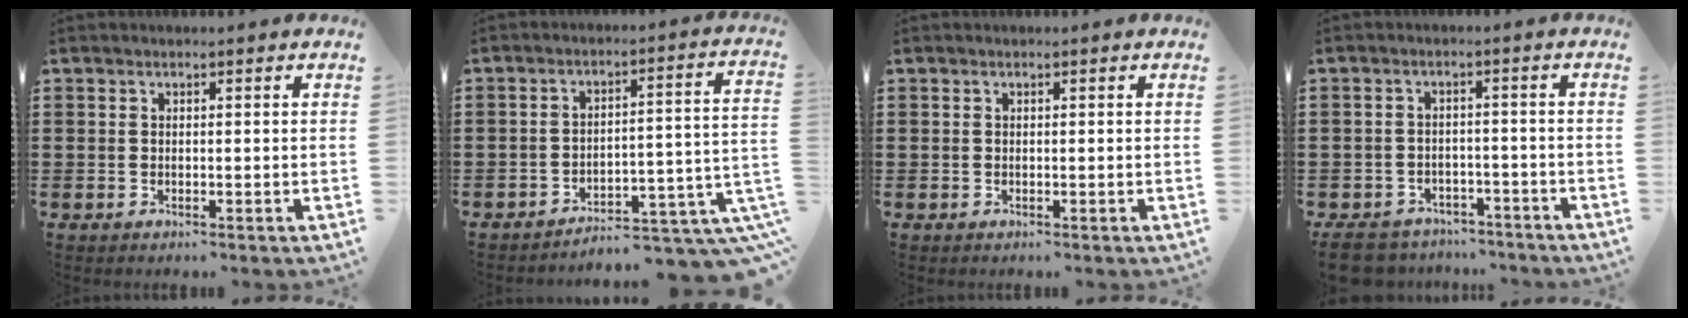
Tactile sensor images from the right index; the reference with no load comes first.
{"total": 5.3, "force": [-4.6, 0.6, 2.6], "torque": [-0.041, -0.009, -0.090]}
{"total": 0.0}
{"total": 4.9, "force": [-4.6, 1.4, 0.9], "torque": [-0.028, 0.007, -0.093]}